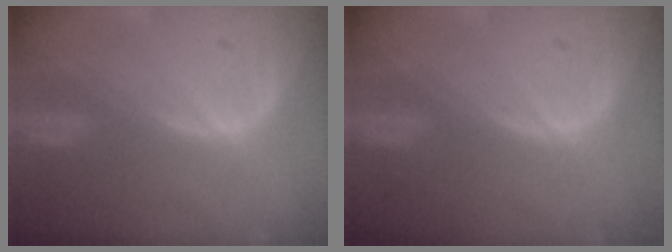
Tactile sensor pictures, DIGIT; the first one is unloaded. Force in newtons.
{"total": 0.0}